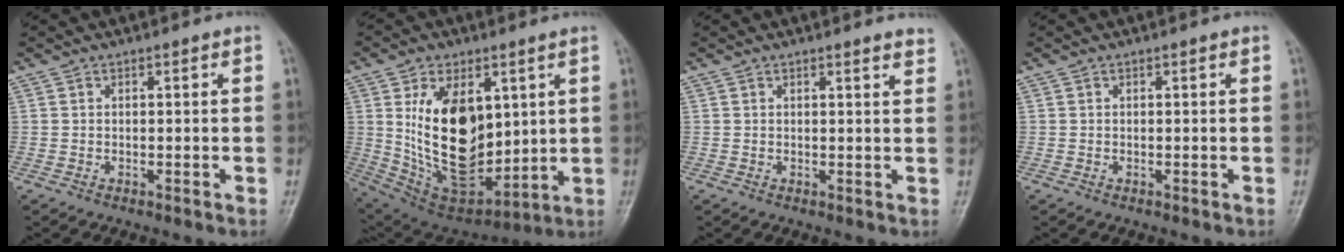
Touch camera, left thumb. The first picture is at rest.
{"total": 21.0, "force": [3.6, 12.4, 16.5], "torque": [-0.253, -0.031, 0.090]}
{"total": 2.0, "force": [1.8, 0.2, 0.8], "torque": [-0.008, -0.013, 0.017]}
{"total": 0.0}